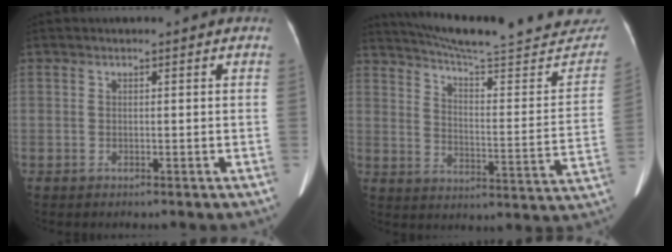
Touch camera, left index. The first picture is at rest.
{"total": 28.5, "force": [26.0, 3.1, 11.0], "torque": [-0.163, -0.091, 0.329]}